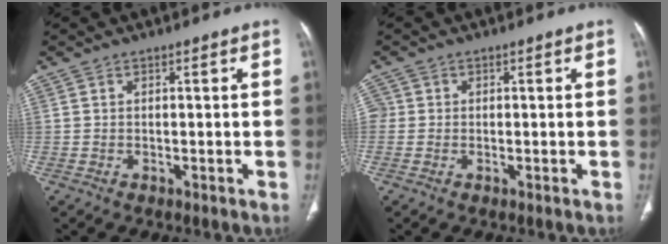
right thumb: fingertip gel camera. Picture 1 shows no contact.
{"total": 1.9, "force": [0.1, 1.9, 0.6], "torque": [0.000, 0.006, 0.000]}